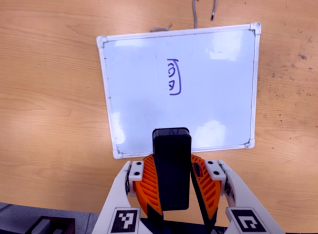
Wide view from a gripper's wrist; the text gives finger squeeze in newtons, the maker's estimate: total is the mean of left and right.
{"total": 8.8, "left": 8.8, "right": 8.8}